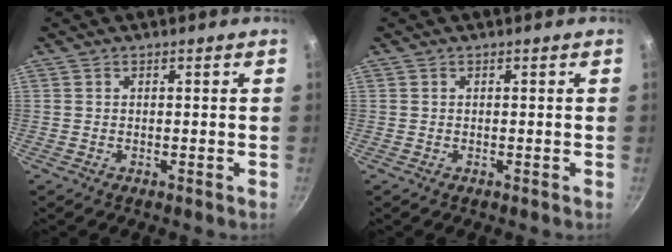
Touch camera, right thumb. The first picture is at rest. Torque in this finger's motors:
{"motor_torque": [0.00, 0.00, 0.18, 0.18, 0.00]}